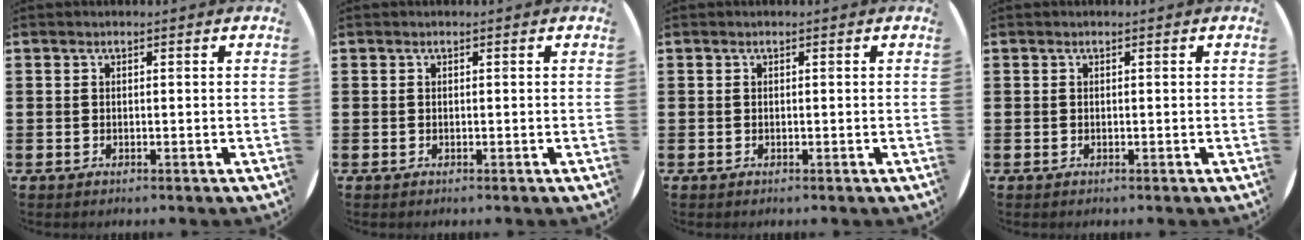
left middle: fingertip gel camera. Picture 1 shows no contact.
{"total": 0.0}
{"total": 0.0}
{"total": 0.0}